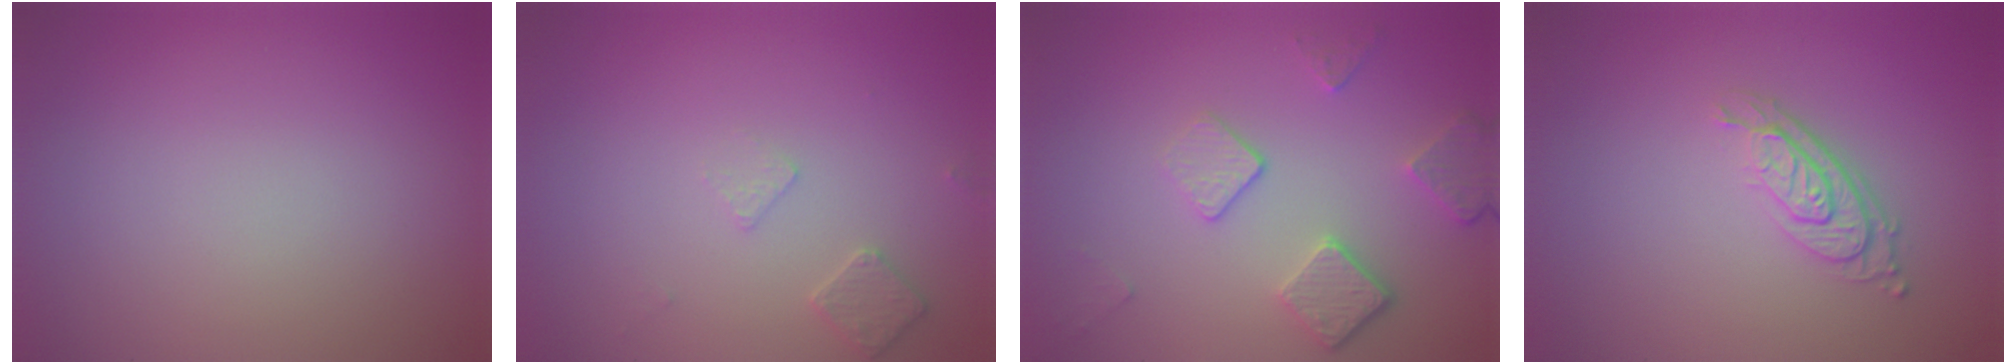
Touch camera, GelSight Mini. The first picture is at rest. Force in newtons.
{"total": 1.5, "press": 1.4, "slide": 0.3}
{"total": 3.9, "press": 2.9, "slide": 2.5}
{"total": 3.0, "press": 2.2, "slide": 2.0}